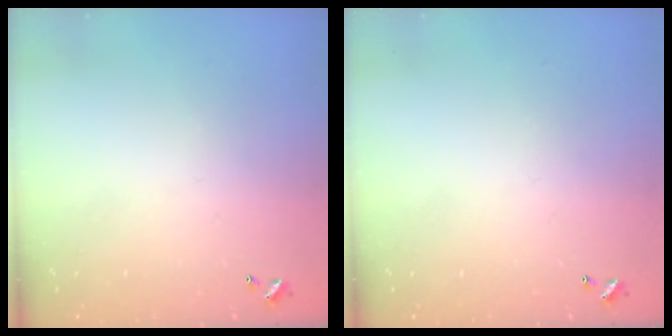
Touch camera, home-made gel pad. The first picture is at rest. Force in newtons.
{"total": 0.0}